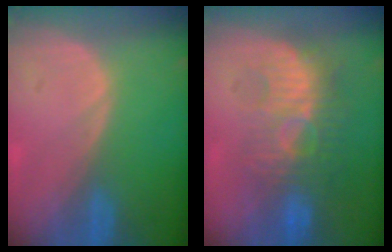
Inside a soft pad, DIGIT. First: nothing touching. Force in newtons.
{"total": 9.1, "press": 8.7, "slide": 2.7}